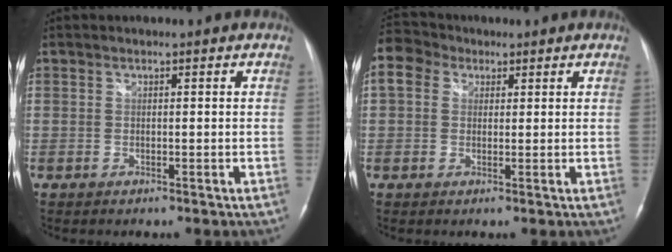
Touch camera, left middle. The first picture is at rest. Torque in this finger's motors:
{"motor_torque": [0.72, -0.57, 0.50, 0.10]}